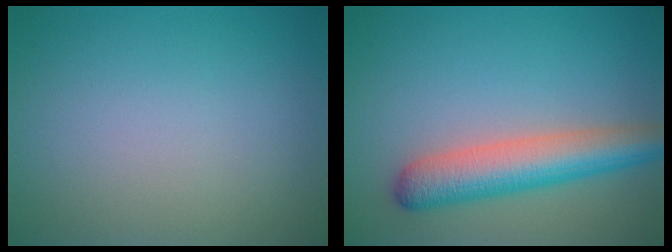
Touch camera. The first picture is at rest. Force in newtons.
{"total": 5.7, "press": 5.7, "slide": 0.2}